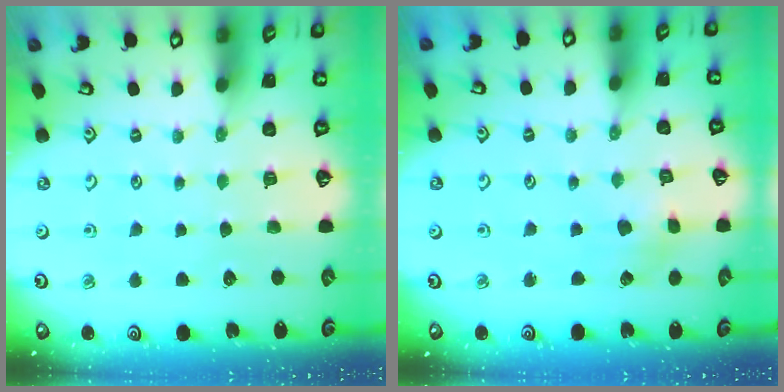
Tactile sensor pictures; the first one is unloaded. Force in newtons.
{"total": 2.9, "press": 2.9, "slide": 0.1}